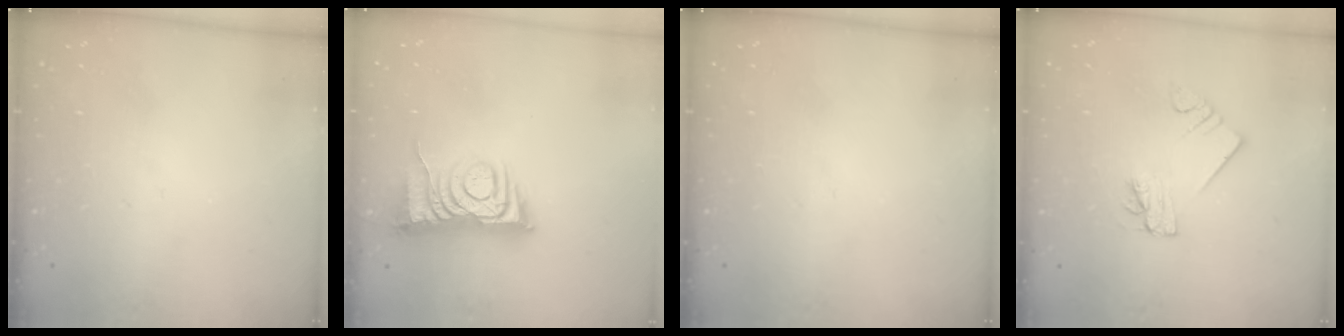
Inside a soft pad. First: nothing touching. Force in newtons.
{"total": 8.4, "press": 8.4, "slide": 0.8}
{"total": 0.0}
{"total": 2.2, "press": 2.2, "slide": 0.1}